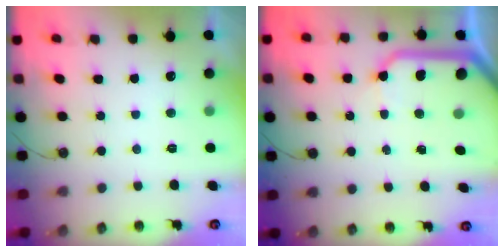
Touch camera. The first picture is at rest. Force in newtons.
{"total": 13.5, "press": 13.4, "slide": 1.7}